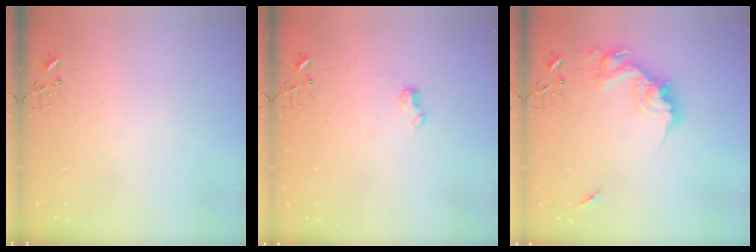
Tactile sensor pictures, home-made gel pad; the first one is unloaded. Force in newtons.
{"total": 6.0, "press": 6.0, "slide": 0.7}
{"total": 17.5, "press": 17.4, "slide": 1.9}